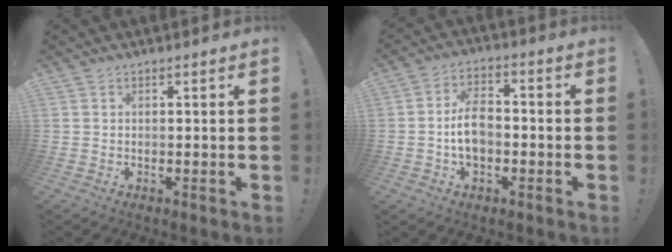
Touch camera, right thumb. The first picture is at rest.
{"total": 8.8, "force": [-1.8, 5.7, 6.4], "torque": [-0.117, 0.012, -0.031]}